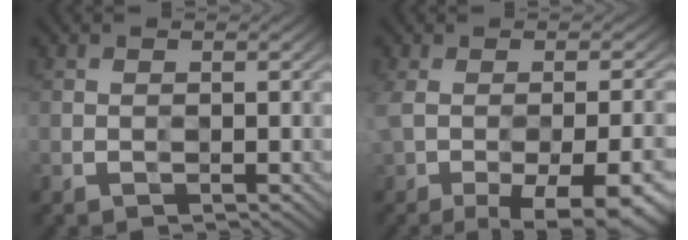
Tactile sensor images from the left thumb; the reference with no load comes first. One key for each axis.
{"total": 13.1, "fx": -5.9, "fy": 4.5, "fz": 10.8, "tx": -0.190, "ty": -0.026, "tz": -0.068}